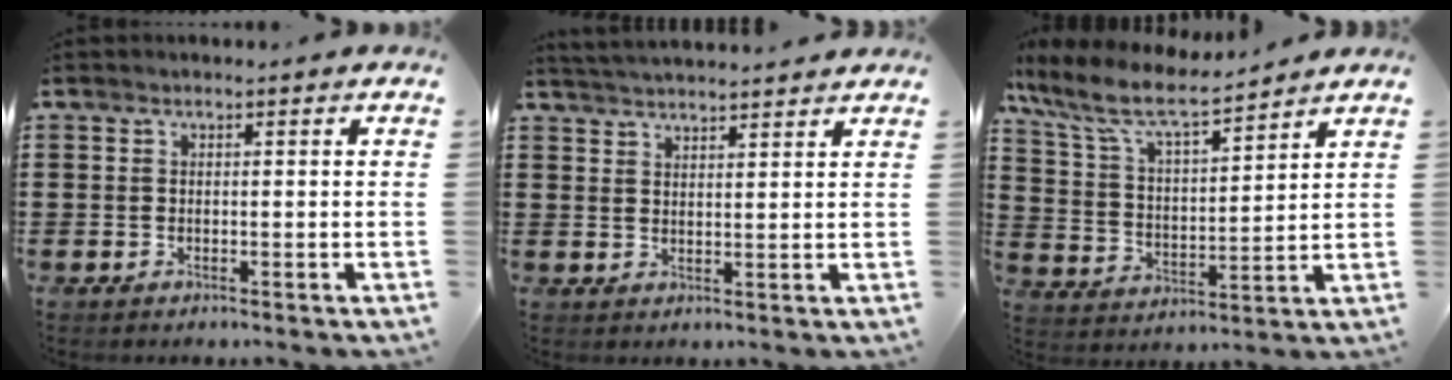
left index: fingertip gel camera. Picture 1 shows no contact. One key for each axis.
{"total": 2.9, "fx": 2.8, "fy": -0.4, "fz": 0.1, "tx": -0.009, "ty": -0.007, "tz": 0.052}
{"total": 8.7, "fx": 7.2, "fy": 1.6, "fz": 4.5, "tx": -0.116, "ty": -0.033, "tz": 0.123}